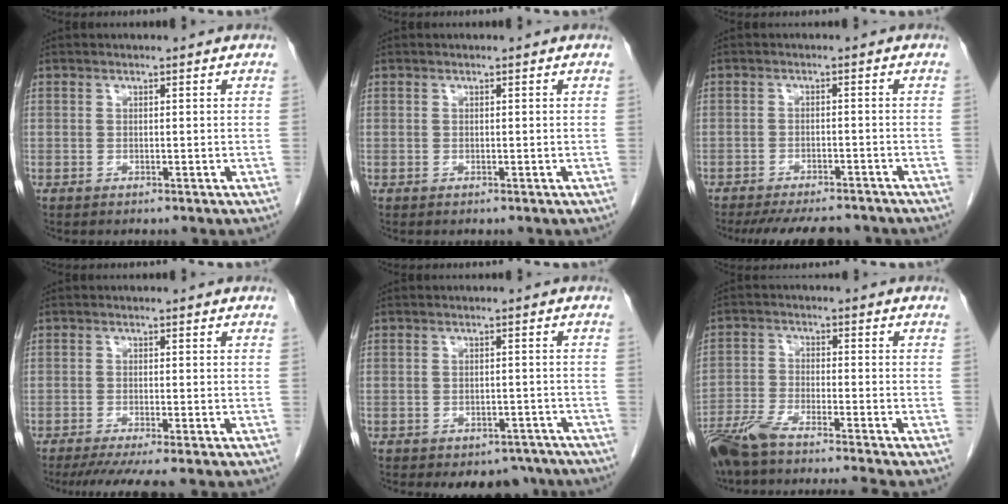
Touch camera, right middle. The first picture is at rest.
{"total": 0.0}
{"total": 11.4, "force": [-10.1, 2.9, 4.3], "torque": [-0.067, -0.002, -0.131]}
{"total": 6.1, "force": [-4.9, -0.3, 3.6], "torque": [-0.046, -0.015, -0.078]}
{"total": 6.7, "force": [-5.6, 3.5, 1.4], "torque": [0.003, 0.009, -0.065]}
{"total": 10.9, "force": [-9.6, -0.8, 5.3], "torque": [-0.087, -0.021, -0.163]}